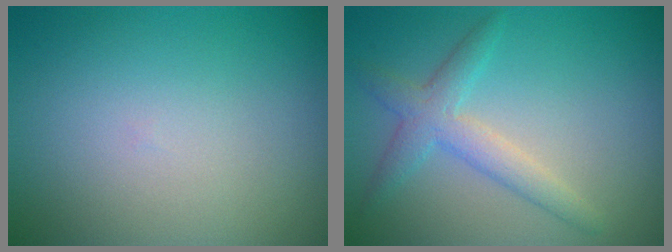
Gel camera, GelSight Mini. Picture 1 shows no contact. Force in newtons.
{"total": 3.0, "press": 3.0, "slide": 0.1}